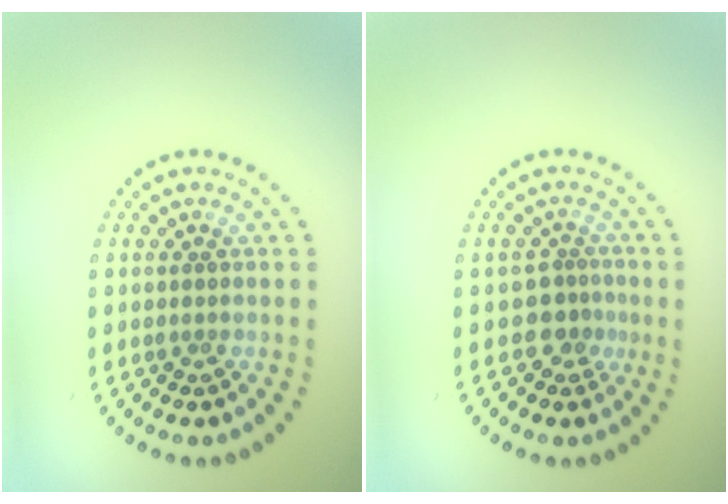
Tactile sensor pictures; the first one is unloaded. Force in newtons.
{"total": 2.2, "press": 1.7, "slide": 1.4}